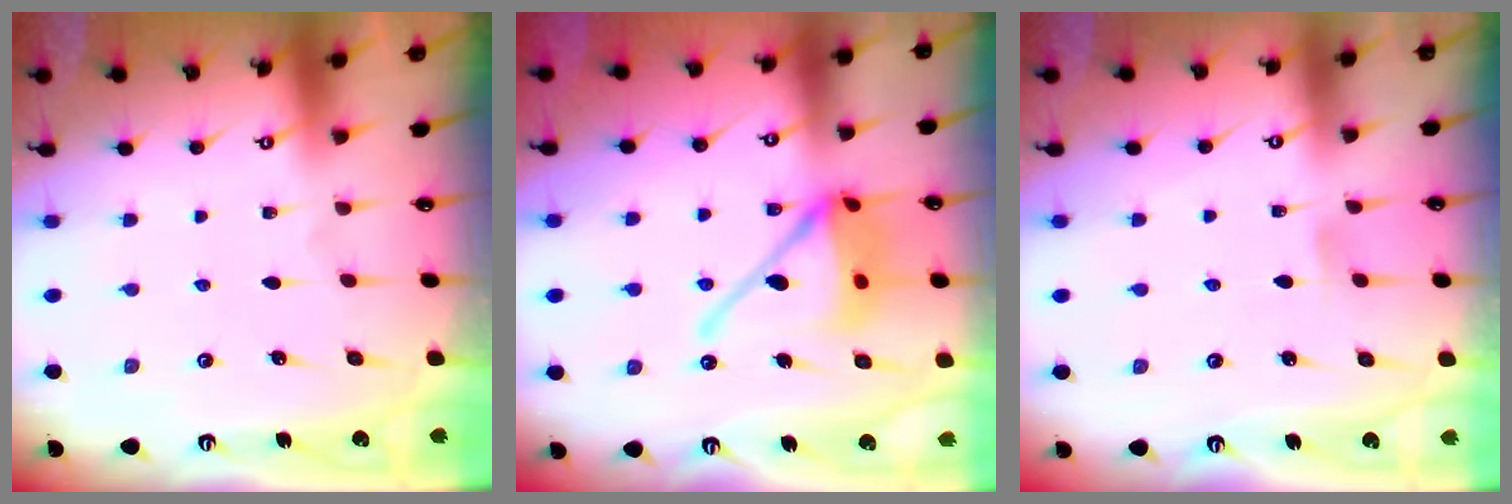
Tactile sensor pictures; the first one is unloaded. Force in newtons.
{"total": 16.1, "press": 16.0, "slide": 2.4}
{"total": 3.2, "press": 3.2, "slide": 0.4}